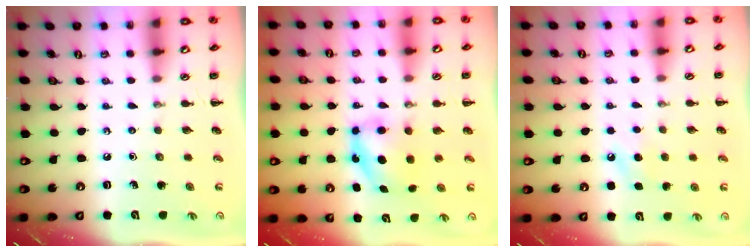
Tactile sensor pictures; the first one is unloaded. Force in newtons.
{"total": 5.9, "press": 5.9, "slide": 0.6}
{"total": 5.6, "press": 5.4, "slide": 1.5}